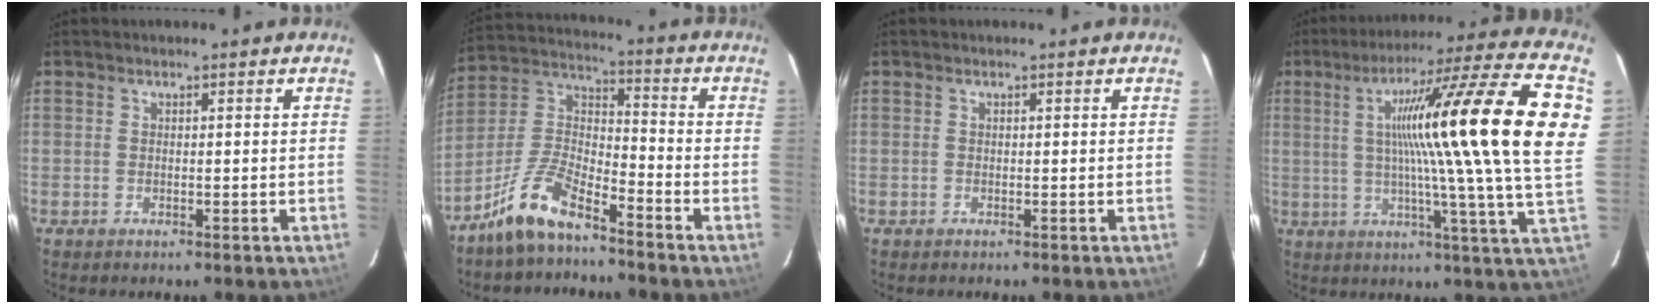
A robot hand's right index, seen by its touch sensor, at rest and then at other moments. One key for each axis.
{"total": 10.1, "fx": -7.9, "fy": 2.6, "fz": 5.7, "tx": -0.130, "ty": 0.012, "tz": -0.155}
{"total": 0.0}
{"total": 26.4, "fx": 5.0, "fy": -1.1, "fz": 25.9, "tx": -0.329, "ty": 0.031, "tz": 0.062}